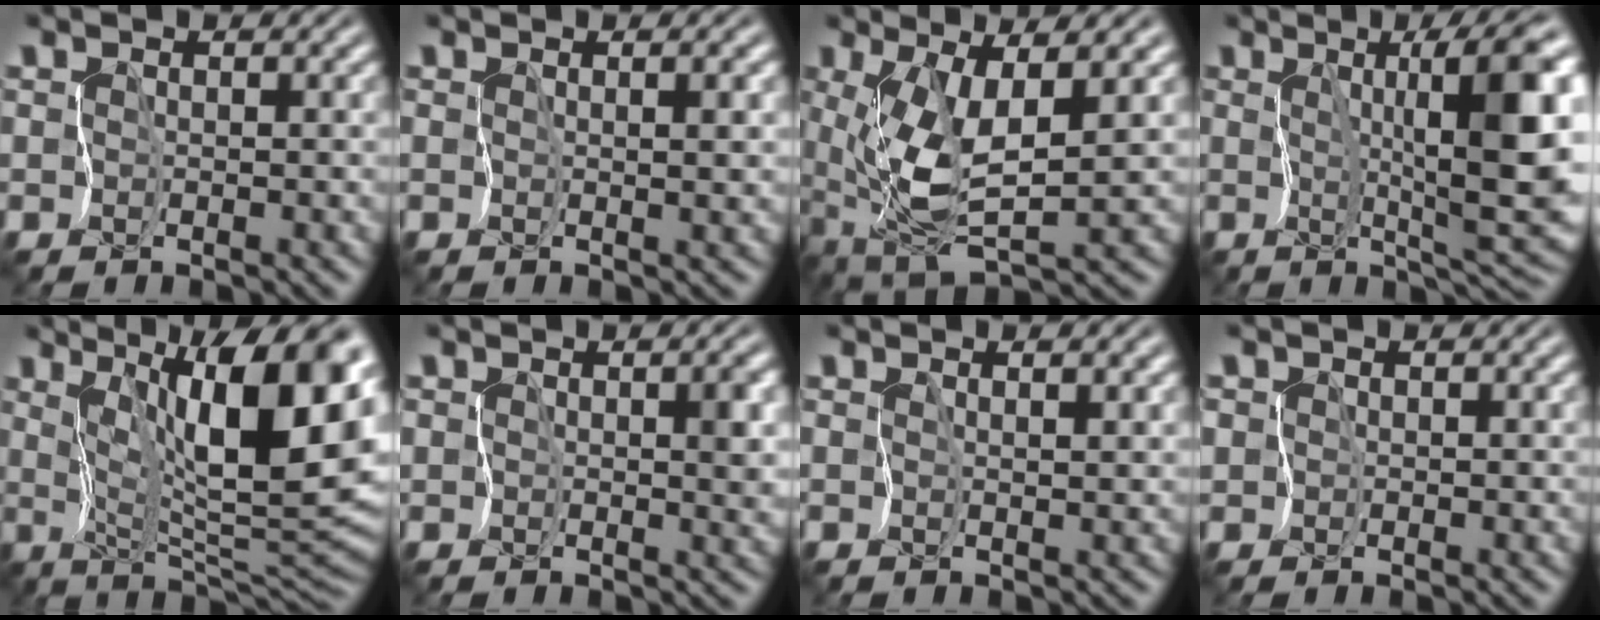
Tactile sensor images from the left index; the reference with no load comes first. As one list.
[{"total": 2.6, "force": [0.5, 0.7, 2.4], "torque": [-0.031, -0.003, 0.012]}, {"total": 6.5, "force": [0.4, 2.2, 6.1], "torque": [-0.133, -0.014, 0.010]}, {"total": 10.7, "force": [1.7, 1.9, 10.3], "torque": [-0.145, -0.001, 0.026]}, {"total": 13.5, "force": [4.5, 4.0, 12.0], "torque": [-0.163, -0.008, 0.075]}, {"total": 3.3, "force": [0.5, 1.5, 2.9], "torque": [-0.041, -0.004, 0.010]}, {"total": 1.7, "force": [1.0, 0.3, 1.3], "torque": [-0.019, -0.005, 0.016]}, {"total": 0.6, "force": [0.2, 0.6, -0.2], "torque": [0.006, -0.003, 0.001]}]